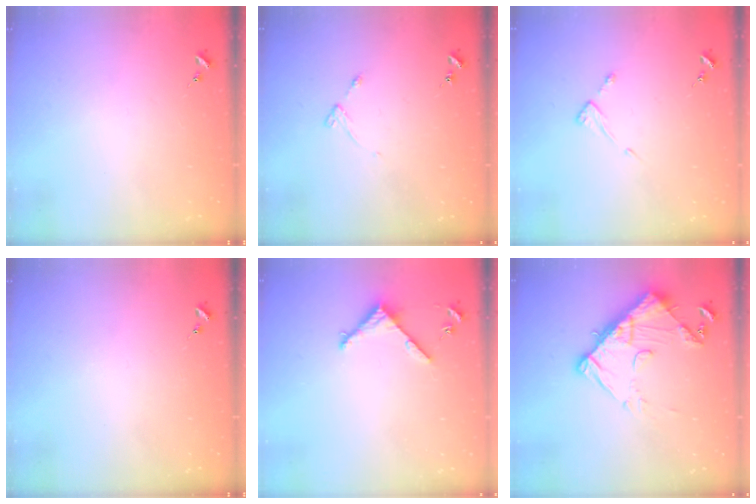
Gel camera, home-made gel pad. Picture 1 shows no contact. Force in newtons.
{"total": 4.7, "press": 4.6, "slide": 0.6}
{"total": 3.8, "press": 3.7, "slide": 0.4}
{"total": 0.0}
{"total": 3.6, "press": 3.6, "slide": 0.3}
{"total": 13.0, "press": 13.0, "slide": 1.3}